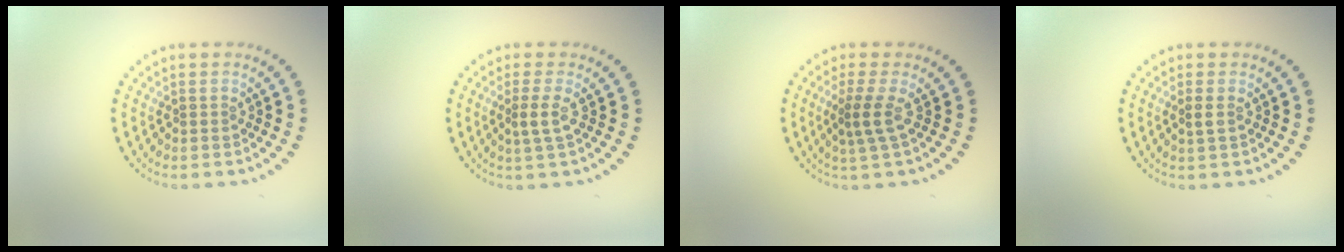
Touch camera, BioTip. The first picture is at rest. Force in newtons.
{"total": 1.6, "press": 1.3, "slide": 1.0}
{"total": 2.2, "press": 1.5, "slide": 1.6}
{"total": 0.7, "press": 0.7, "slide": 0.3}